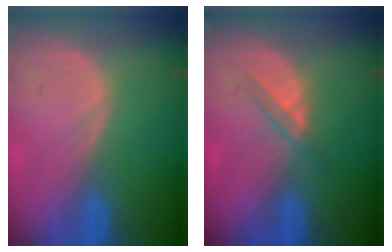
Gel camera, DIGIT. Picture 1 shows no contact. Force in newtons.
{"total": 2.4, "press": 2.2, "slide": 1.1}